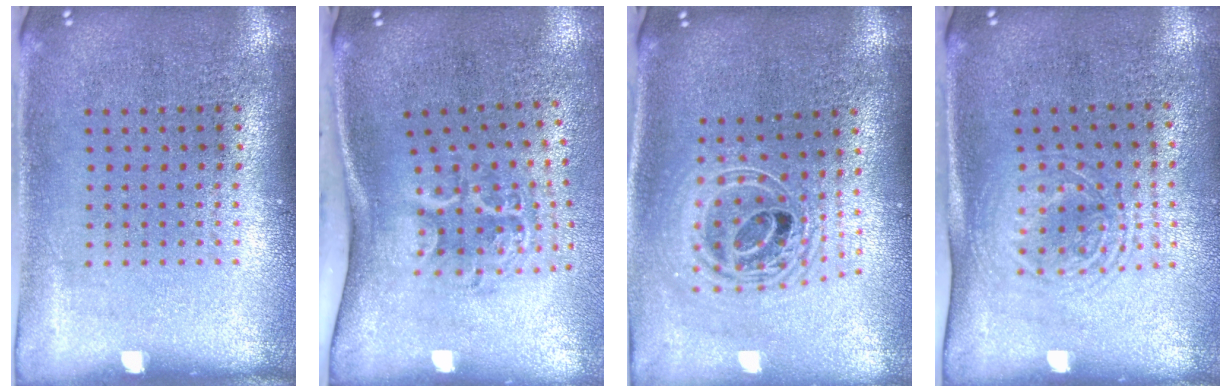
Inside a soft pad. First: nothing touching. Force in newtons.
{"total": 2.2, "press": 1.3, "slide": 1.8}
{"total": 2.2, "press": 1.8, "slide": 1.4}
{"total": 1.7, "press": 1.4, "slide": 1.1}